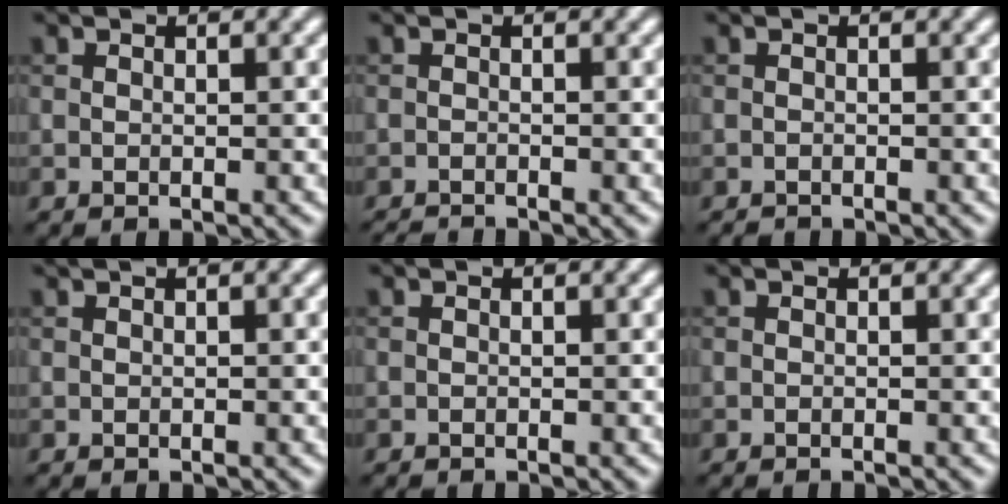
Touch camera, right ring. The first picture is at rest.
{"total": 1.4, "force": [-1.4, 0.1, 0.3], "torque": [-0.001, -0.007, -0.026]}
{"total": 0.6, "force": [-0.6, 0.0, 0.0], "torque": [0.002, -0.002, -0.012]}
{"total": 0.6, "force": [0.4, 0.2, 0.4], "torque": [-0.010, 0.003, 0.003]}
{"total": 0.0}
{"total": 0.0}